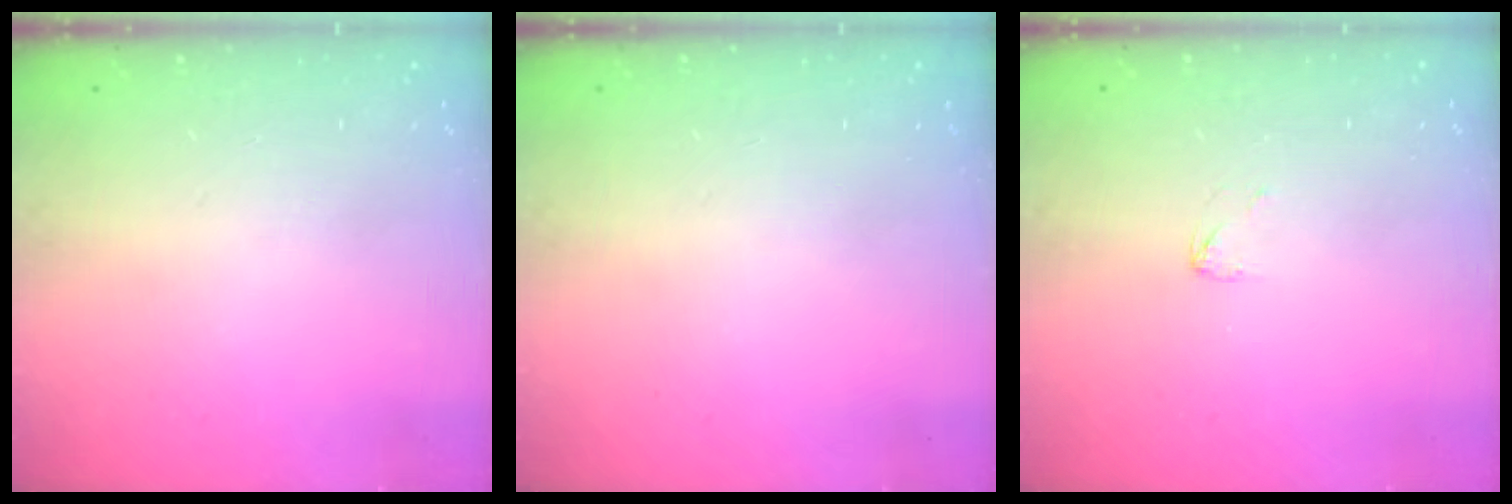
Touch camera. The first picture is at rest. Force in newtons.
{"total": 0.0}
{"total": 1.9, "press": 1.9, "slide": 0.1}